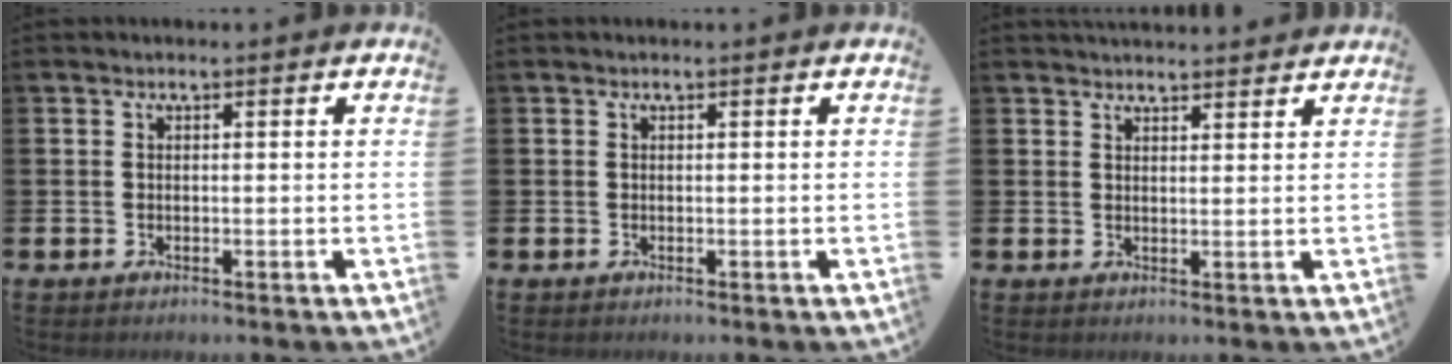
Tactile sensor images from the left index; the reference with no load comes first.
{"total": 0.0}
{"total": 2.6, "force": [2.6, 0.4, 0.1], "torque": [0.001, -0.014, 0.045]}